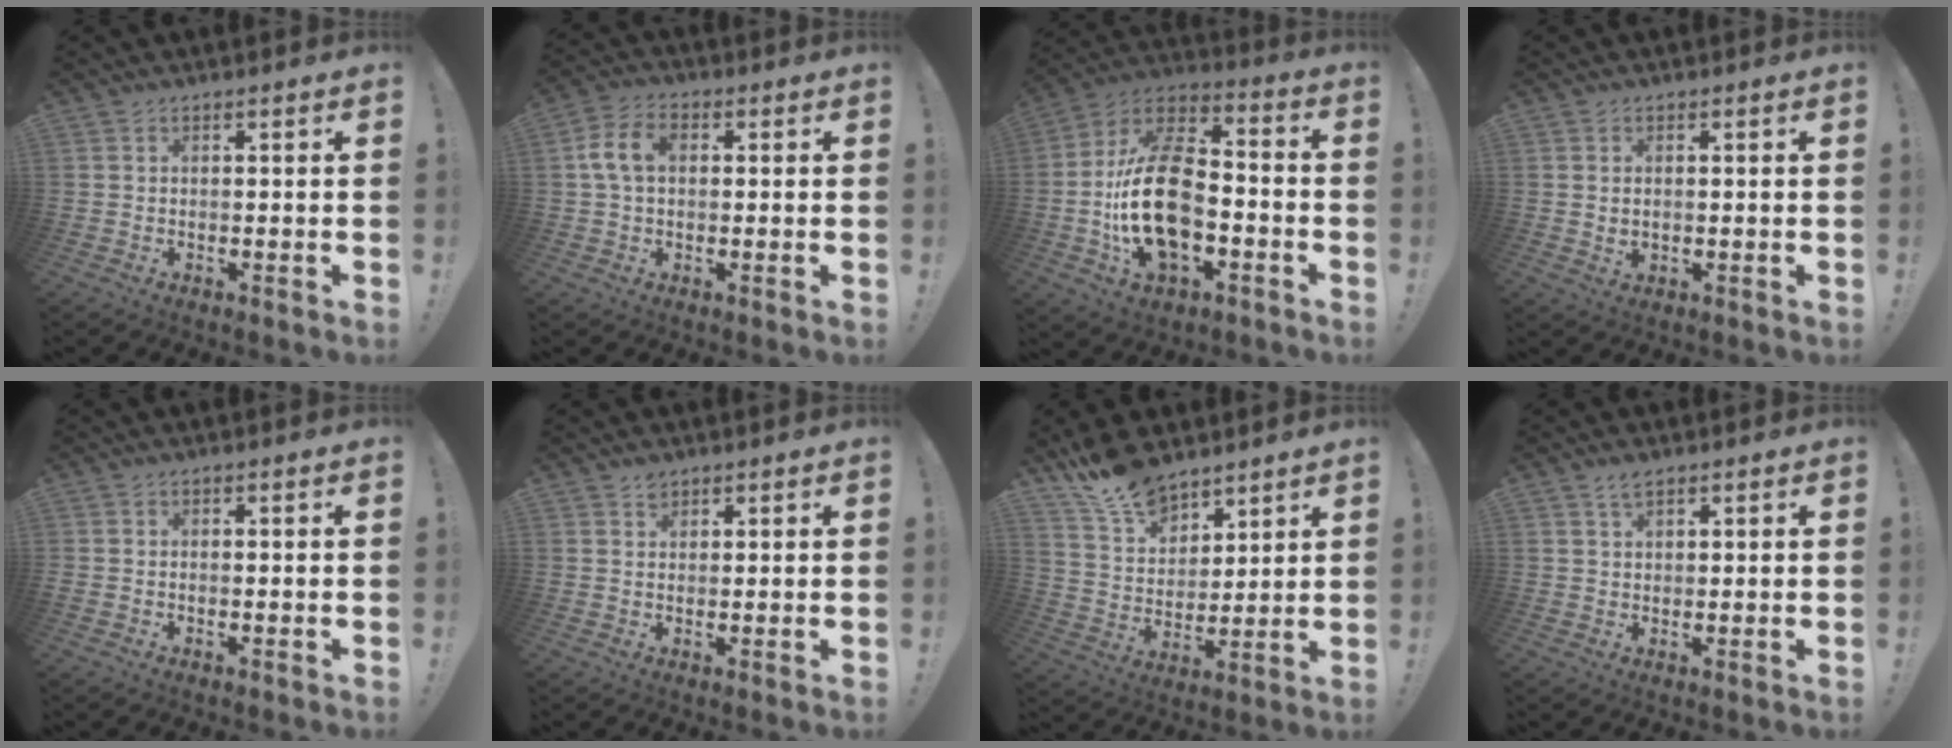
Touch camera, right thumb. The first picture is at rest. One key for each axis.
{"total": 8.3, "fx": 1.1, "fy": 5.5, "fz": 6.1, "tx": -0.131, "ty": 0.012, "tz": 0.021}
{"total": 23.1, "fx": -4.4, "fy": 13.9, "fz": 17.9, "tx": -0.326, "ty": 0.029, "tz": -0.067}
{"total": 1.8, "fx": 0.5, "fy": 1.0, "fz": 1.4, "tx": -0.024, "ty": 0.001, "tz": 0.009}
{"total": 0.6, "fx": -0.5, "fy": 0.2, "fz": 0.3, "tx": -0.006, "ty": -0.001, "tz": -0.009}
{"total": 1.7, "fx": 1.3, "fy": 1.0, "fz": 0.6, "tx": 0.008, "ty": -0.010, "tz": 0.019}
{"total": 13.5, "fx": 10.9, "fy": 6.3, "fz": 4.6, "tx": -0.100, "ty": -0.075, "tz": 0.210}
{"total": 2.9, "fx": 2.0, "fy": 1.4, "fz": 1.6, "tx": -0.019, "ty": -0.009, "tz": 0.034}